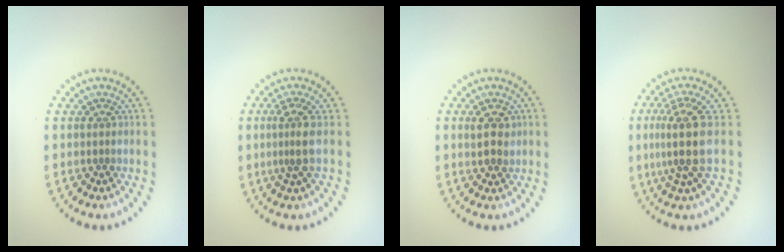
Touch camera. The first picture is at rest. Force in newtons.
{"total": 2.5, "press": 1.8, "slide": 1.8}
{"total": 2.5, "press": 2.4, "slide": 0.5}
{"total": 4.3, "press": 3.4, "slide": 2.5}